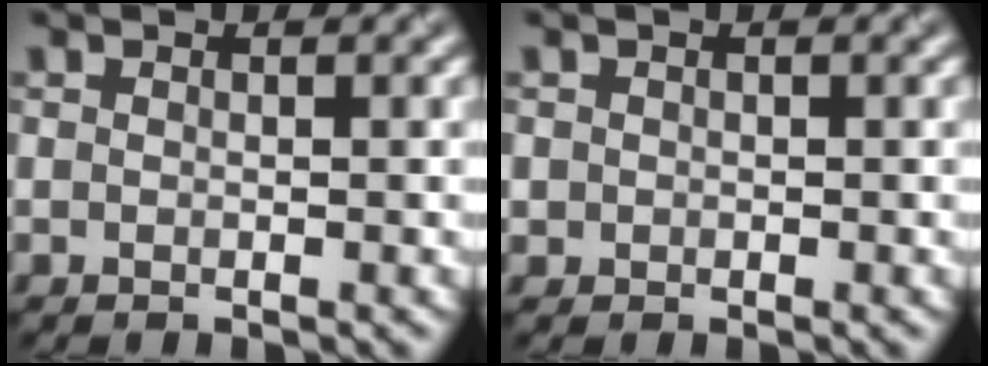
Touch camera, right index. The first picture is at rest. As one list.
[{"total": 0.6, "force": [0.0, 0.6, 0.0], "torque": [0.007, -0.002, -0.002]}]